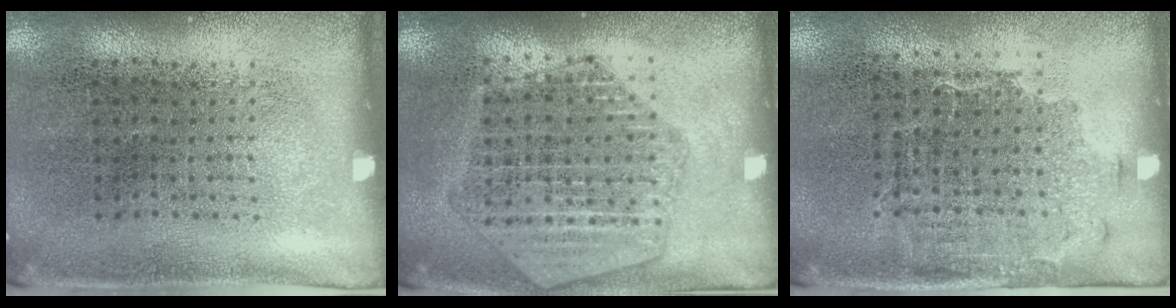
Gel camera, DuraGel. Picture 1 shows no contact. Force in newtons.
{"total": 1.9, "press": 1.8, "slide": 0.6}
{"total": 1.6, "press": 1.3, "slide": 1.0}